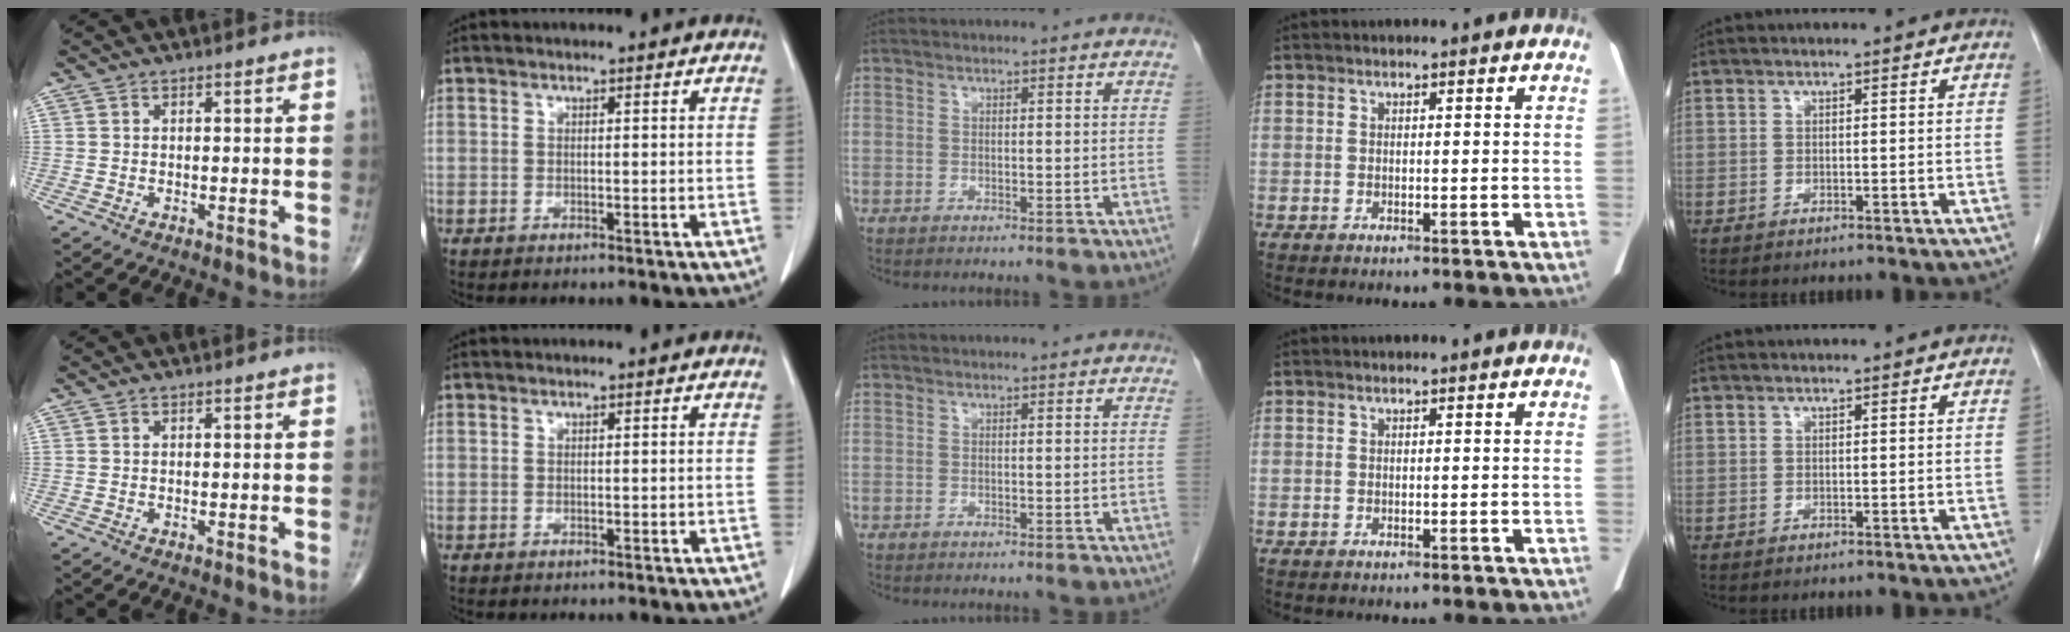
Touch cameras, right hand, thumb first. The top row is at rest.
{}